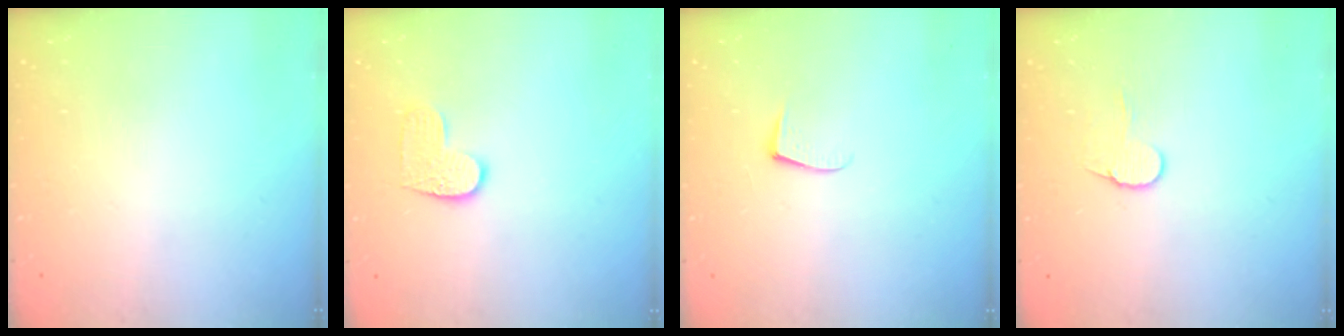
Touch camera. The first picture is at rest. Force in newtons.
{"total": 6.4, "press": 6.4, "slide": 0.3}
{"total": 4.7, "press": 4.6, "slide": 0.5}
{"total": 7.3, "press": 7.3, "slide": 0.4}